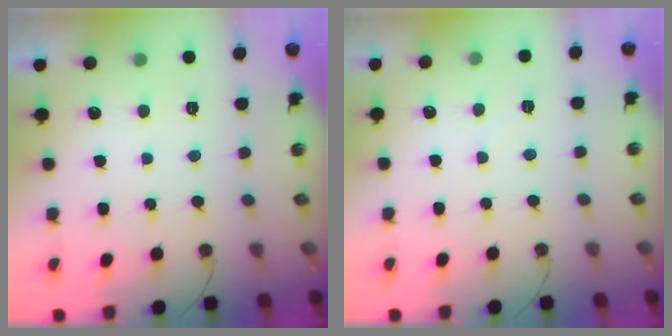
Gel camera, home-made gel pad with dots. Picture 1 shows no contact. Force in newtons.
{"total": 4.4, "press": 4.3, "slide": 0.7}